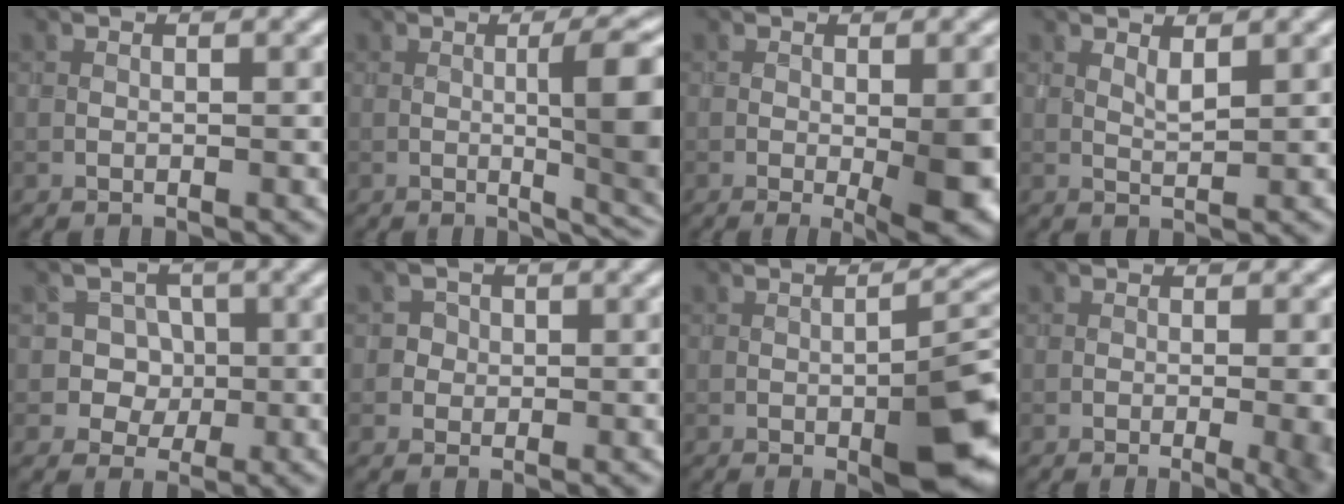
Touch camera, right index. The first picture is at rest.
{"total": 7.8, "force": [-0.5, 1.6, 7.7], "torque": [-0.102, 0.000, -0.005]}
{"total": 6.5, "force": [-1.7, 1.8, 6.1], "torque": [-0.087, -0.010, -0.021]}
{"total": 1.2, "force": [0.9, 0.2, 0.8], "torque": [-0.022, -0.005, 0.019]}
{"total": 3.8, "force": [-0.4, 3.7, 1.1], "torque": [0.013, 0.022, -0.027]}
{"total": 1.8, "force": [0.0, 1.8, 0.1], "torque": [0.017, 0.012, -0.010]}
{"total": 6.9, "force": [-2.6, 1.9, 6.2], "torque": [-0.086, 0.001, -0.038]}
{"total": 7.8, "force": [-2.2, 3.7, 6.5], "torque": [-0.039, -0.002, -0.016]}